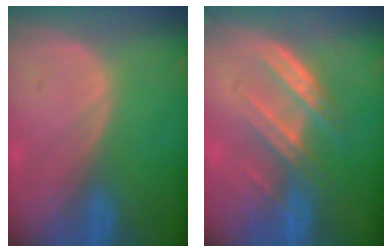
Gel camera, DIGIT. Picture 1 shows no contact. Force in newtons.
{"total": 7.1, "press": 6.5, "slide": 2.8}